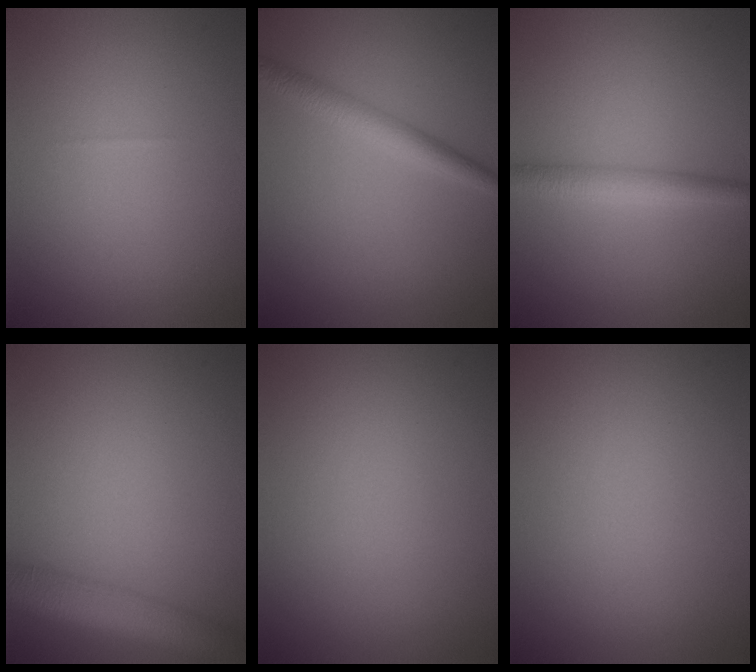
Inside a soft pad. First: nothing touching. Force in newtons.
{"total": 2.7, "press": 2.7, "slide": 0.2}
{"total": 2.8, "press": 2.8, "slide": 0.1}
{"total": 5.6, "press": 5.6, "slide": 0.2}
{"total": 0.0}
{"total": 0.0}